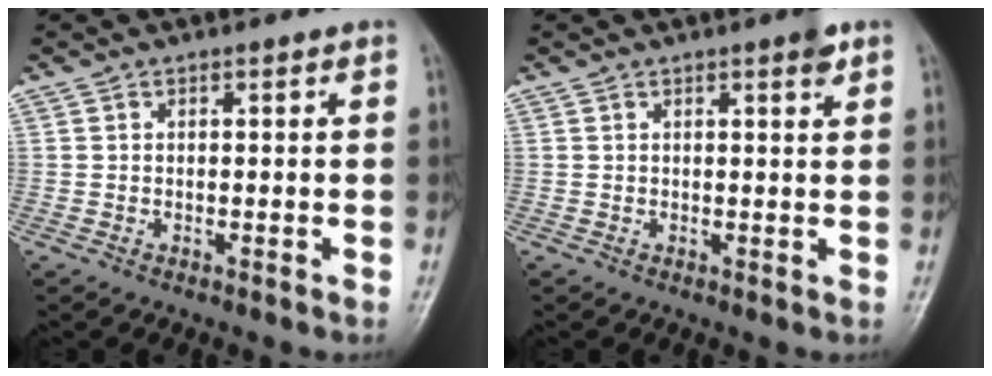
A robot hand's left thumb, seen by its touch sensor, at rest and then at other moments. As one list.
[{"total": 2.3, "force": [1.4, 0.4, 1.7], "torque": [-0.023, -0.007, 0.017]}]